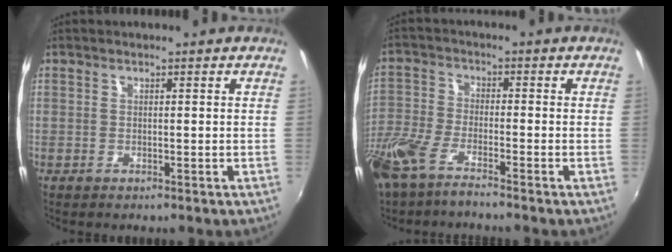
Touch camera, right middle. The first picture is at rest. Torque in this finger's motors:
{"motor_torque": [1.14, -1.00, 0.44, 0.21]}